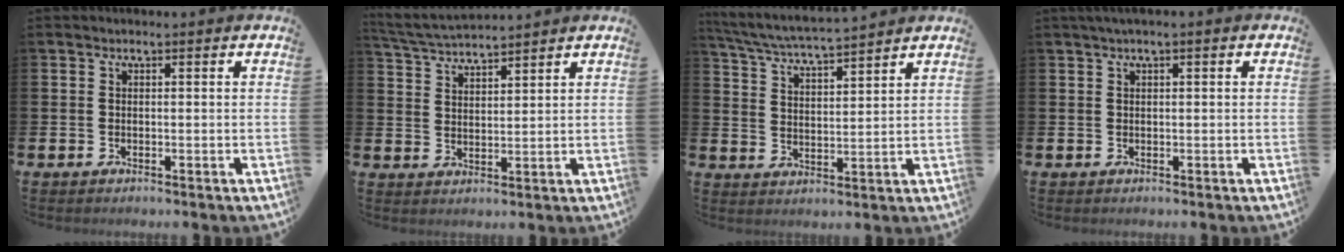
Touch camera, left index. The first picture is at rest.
{"total": 4.4, "force": [4.3, 0.3, 0.6], "torque": [-0.028, -0.022, 0.076]}
{"total": 5.3, "force": [5.1, -0.1, 1.2], "torque": [-0.041, -0.037, 0.088]}
{"total": 1.0, "force": [0.4, 0.1, 0.9], "torque": [-0.023, 0.005, 0.009]}